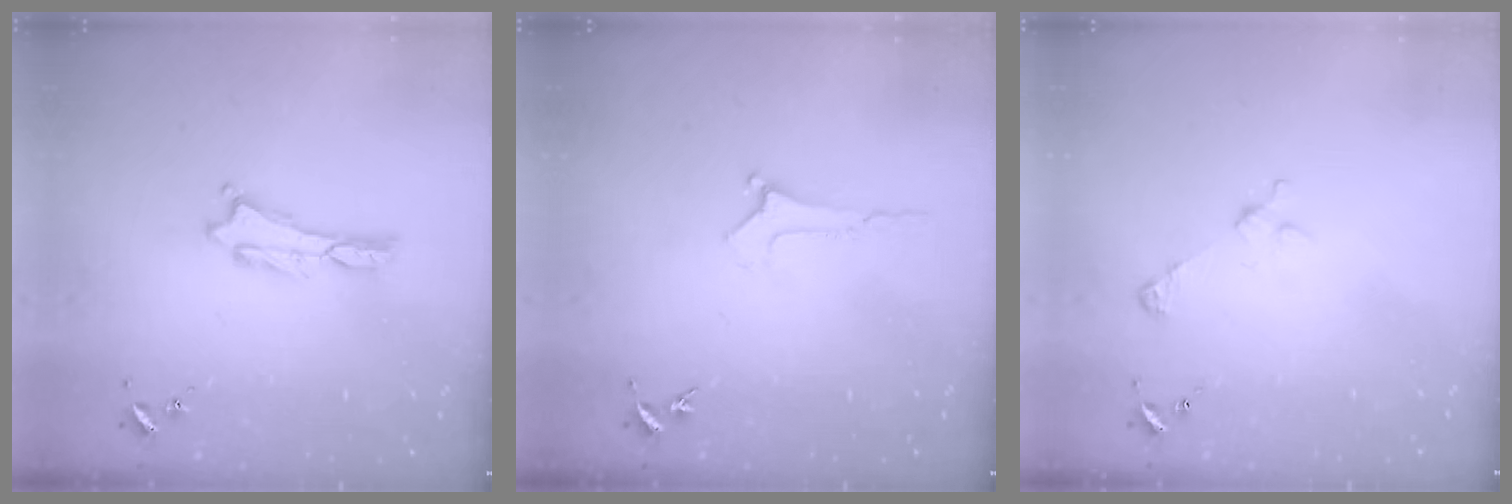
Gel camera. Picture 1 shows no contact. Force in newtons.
{"total": 0.0}
{"total": 2.9, "press": 2.9, "slide": 0.3}